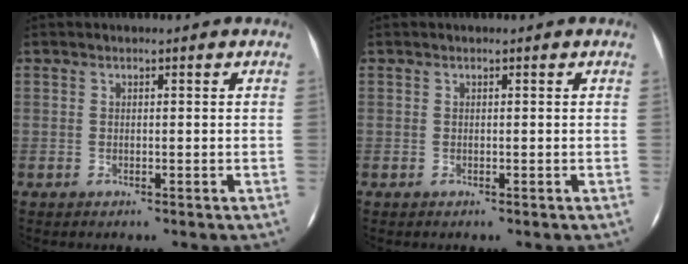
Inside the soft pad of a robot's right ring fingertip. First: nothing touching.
{"total": 0.0}